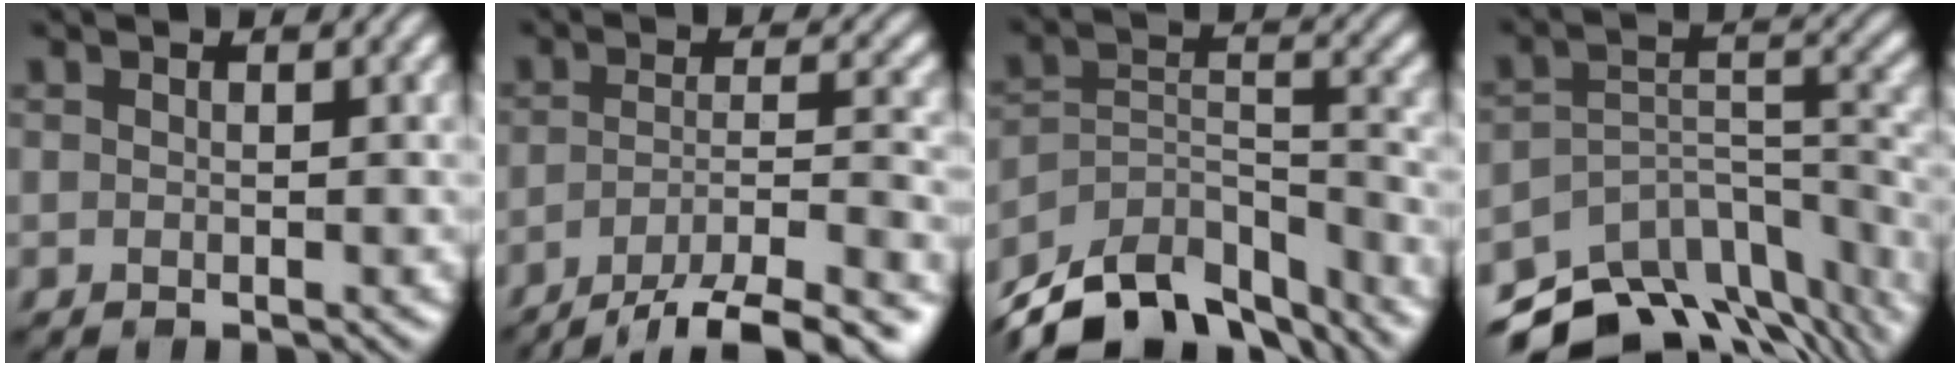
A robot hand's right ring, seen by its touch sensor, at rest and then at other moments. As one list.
[{"total": 10.5, "force": [-7.7, 3.0, 6.4], "torque": [-0.093, -0.012, -0.106]}, {"total": 13.1, "force": [-11.1, 5.4, 4.4], "torque": [-0.075, 0.000, -0.170]}, {"total": 12.7, "force": [-10.1, 5.6, 5.2], "torque": [-0.105, -0.006, -0.130]}]